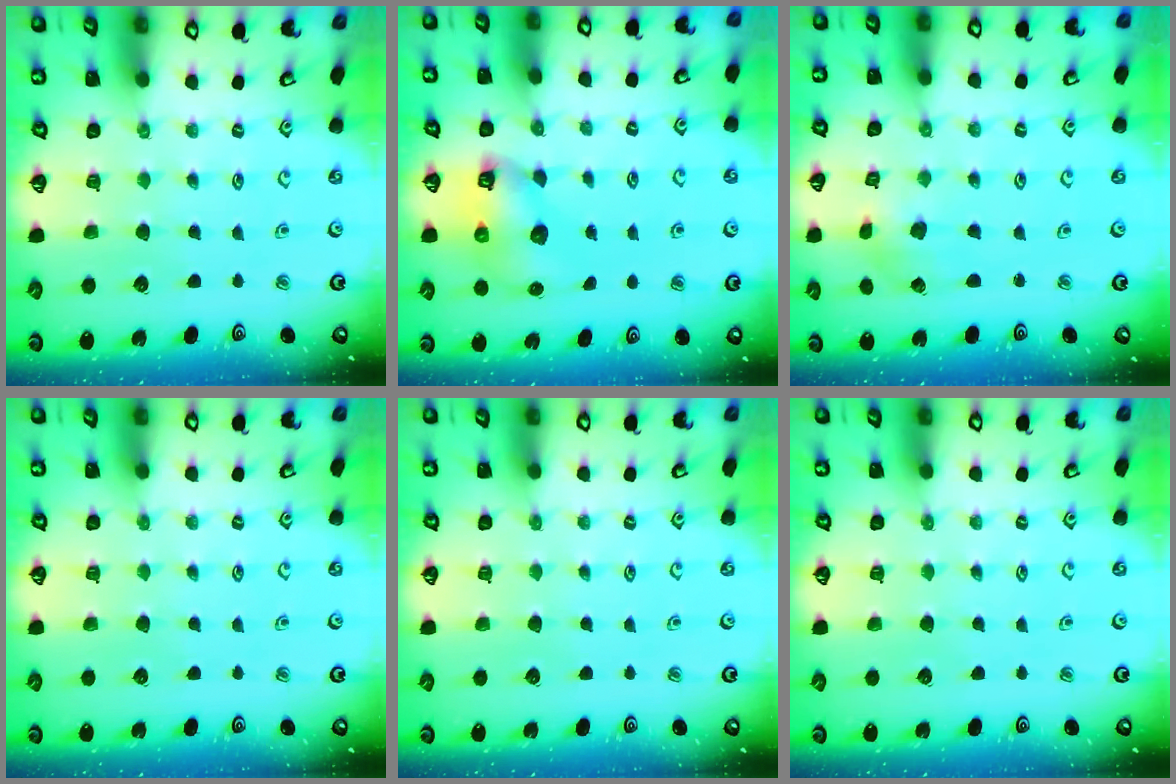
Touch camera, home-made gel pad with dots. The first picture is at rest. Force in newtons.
{"total": 7.5, "press": 7.5, "slide": 0.9}
{"total": 2.5, "press": 2.4, "slide": 0.5}
{"total": 0.0}
{"total": 0.0}
{"total": 0.0}